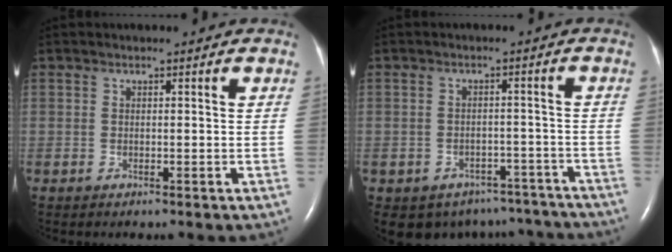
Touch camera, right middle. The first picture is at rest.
{"total": 11.5, "force": [-9.7, 6.0, 1.6], "torque": [-0.016, 0.025, -0.101]}